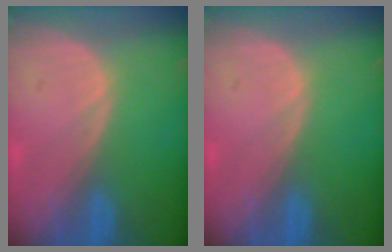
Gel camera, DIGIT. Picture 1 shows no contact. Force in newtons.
{"total": 0.0}